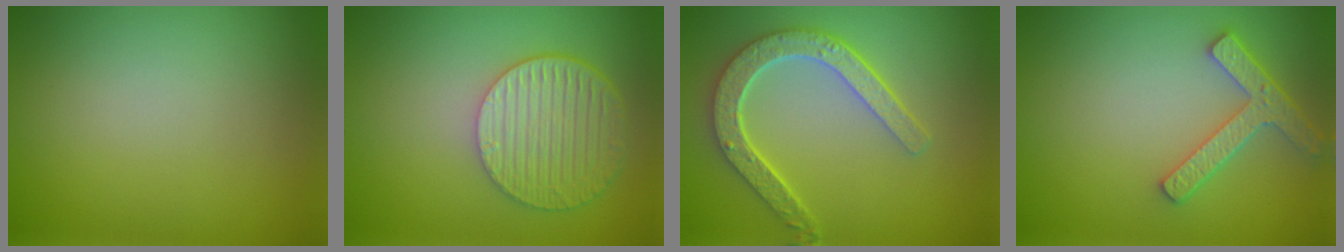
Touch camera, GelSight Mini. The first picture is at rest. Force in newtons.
{"total": 6.0, "press": 4.4, "slide": 4.0}
{"total": 5.1, "press": 4.0, "slide": 3.2}
{"total": 3.7, "press": 3.0, "slide": 2.1}